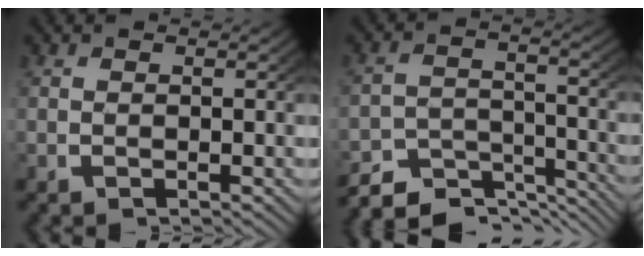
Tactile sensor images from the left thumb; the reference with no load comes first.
{"total": 7.7, "force": [-6.7, 2.6, 2.5], "torque": [-0.029, -0.022, -0.114]}